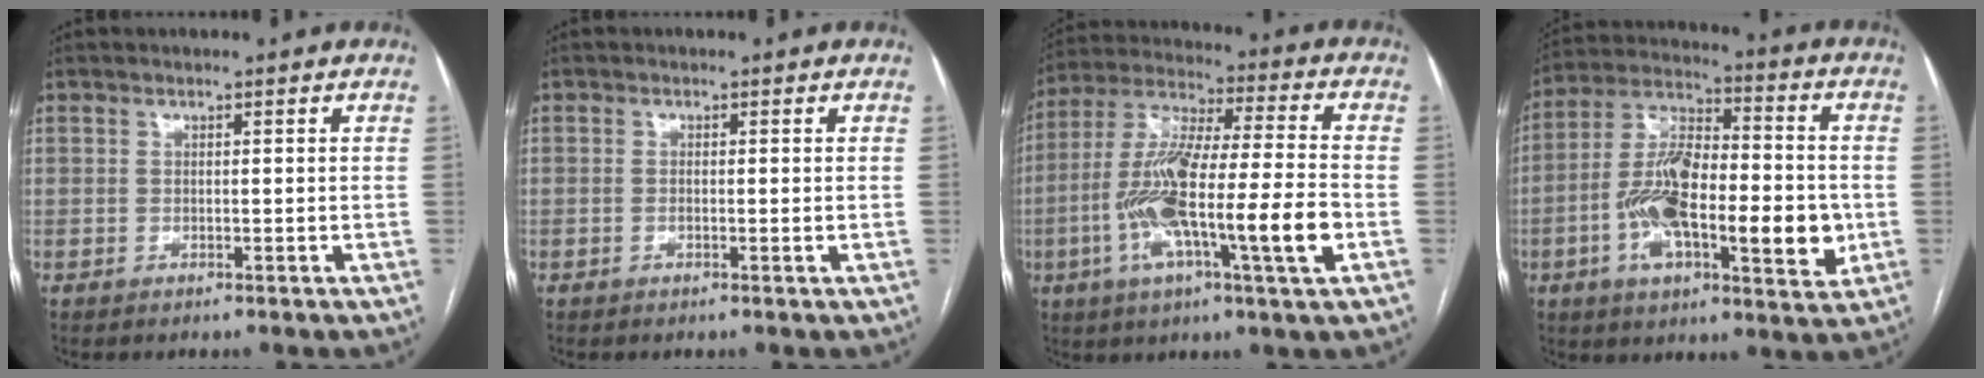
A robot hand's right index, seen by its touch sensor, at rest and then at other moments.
{"total": 0.7, "force": [-0.1, 0.1, 0.7], "torque": [-0.012, 0.000, -0.002]}
{"total": 19.2, "force": [-4.9, 1.6, 18.5], "torque": [-0.342, -0.005, -0.088]}
{"total": 19.3, "force": [-3.8, 6.8, 17.7], "torque": [-0.316, 0.013, -0.062]}